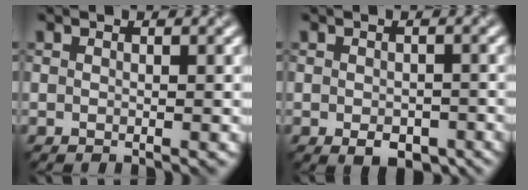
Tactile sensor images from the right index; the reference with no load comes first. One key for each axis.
{"total": 3.1, "fx": -1.4, "fy": 1.8, "fz": 2.1, "tx": -0.030, "ty": -0.011, "tz": -0.019}